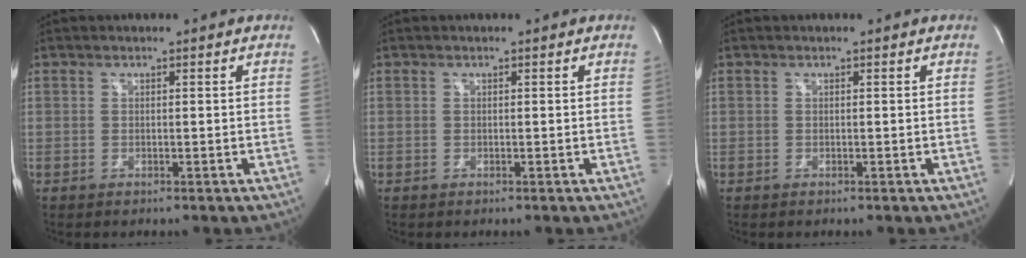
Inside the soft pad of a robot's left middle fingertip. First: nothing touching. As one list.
[{"total": 0.0}, {"total": 0.0}]